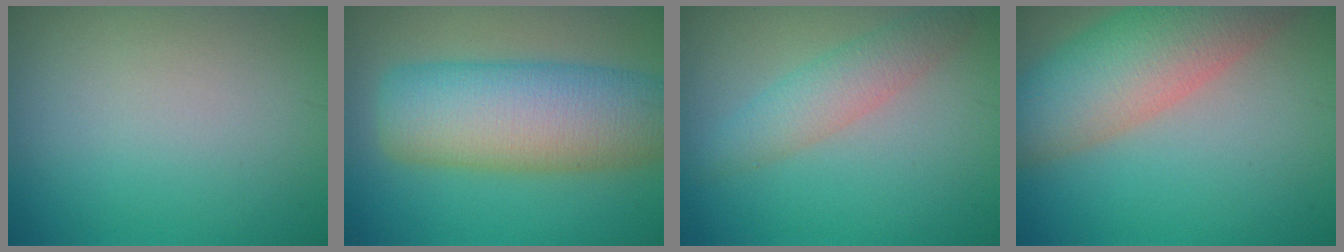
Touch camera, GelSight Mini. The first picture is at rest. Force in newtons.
{"total": 9.3, "press": 9.3, "slide": 0.6}
{"total": 2.8, "press": 2.8, "slide": 0.0}
{"total": 8.2, "press": 8.2, "slide": 0.4}